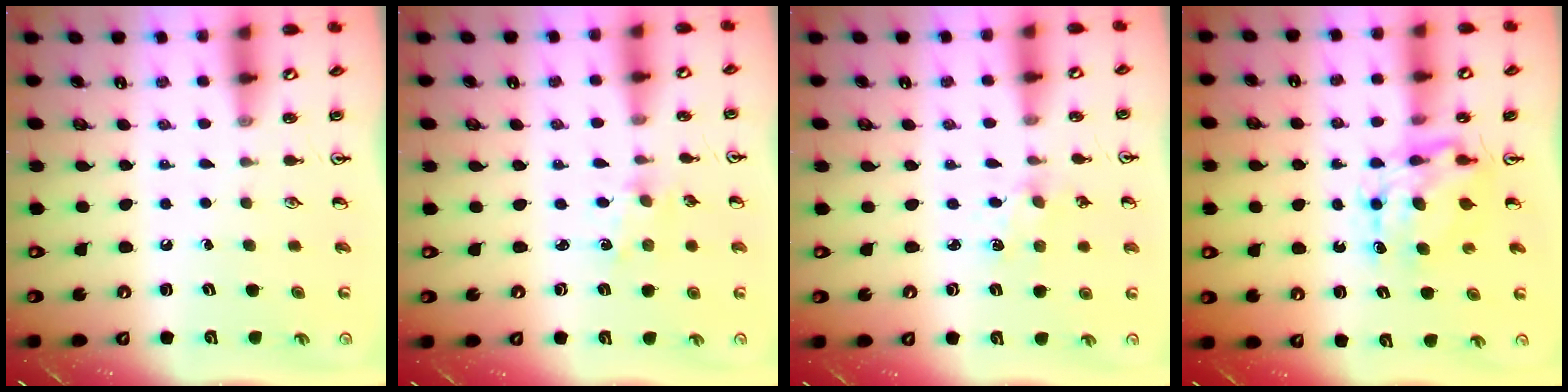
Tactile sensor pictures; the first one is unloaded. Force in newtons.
{"total": 1.0, "press": 0.9, "slide": 0.2}
{"total": 1.2, "press": 1.2, "slide": 0.2}
{"total": 8.3, "press": 8.3, "slide": 0.7}